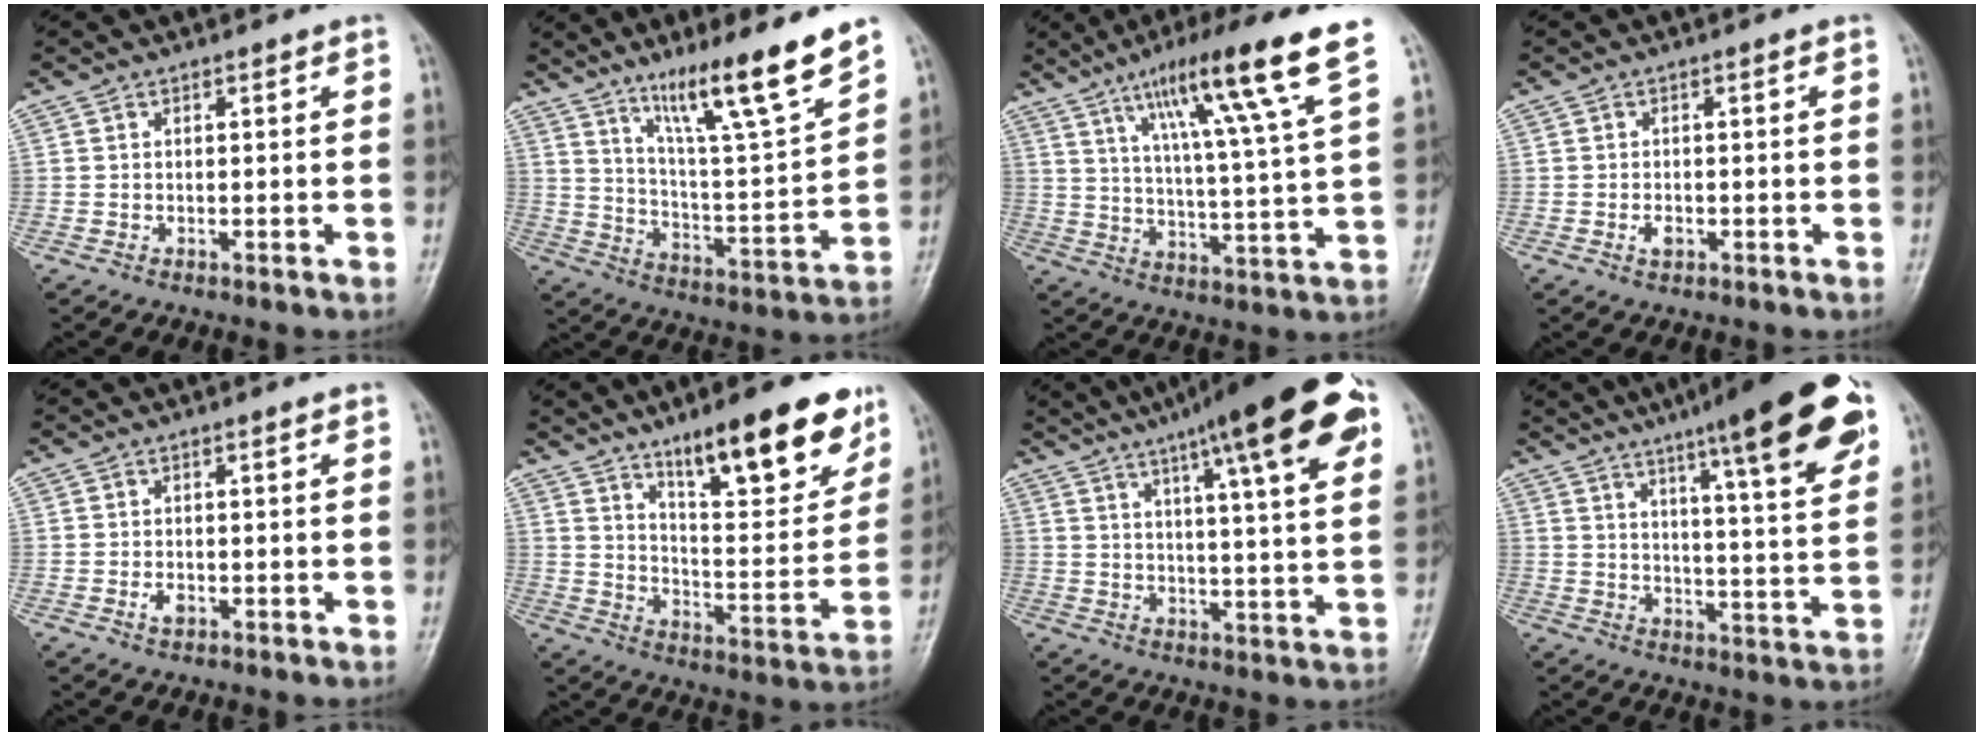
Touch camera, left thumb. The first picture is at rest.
{"total": 16.4, "force": [11.6, 1.2, 11.5], "torque": [-0.176, -0.072, 0.198]}
{"total": 17.3, "force": [10.1, 1.2, 14.1], "torque": [-0.218, -0.039, 0.157]}
{"total": 1.8, "force": [-0.6, 1.0, 1.3], "torque": [-0.021, 0.004, -0.010]}
{"total": 1.8, "force": [-0.7, 1.1, 1.3], "torque": [-0.022, 0.003, -0.011]}
{"total": 18.8, "force": [12.1, 5.5, 13.3], "torque": [-0.148, -0.066, 0.191]}
{"total": 20.6, "force": [10.5, 3.7, 17.3], "torque": [-0.240, -0.009, 0.148]}
{"total": 20.0, "force": [11.4, 3.1, 16.1], "torque": [-0.210, -0.036, 0.161]}